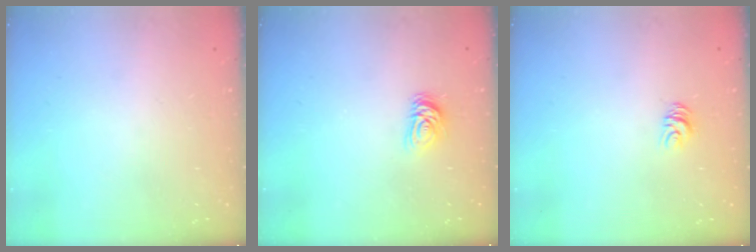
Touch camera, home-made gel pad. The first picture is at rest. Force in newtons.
{"total": 5.2, "press": 5.2, "slide": 0.7}
{"total": 4.9, "press": 4.9, "slide": 0.2}